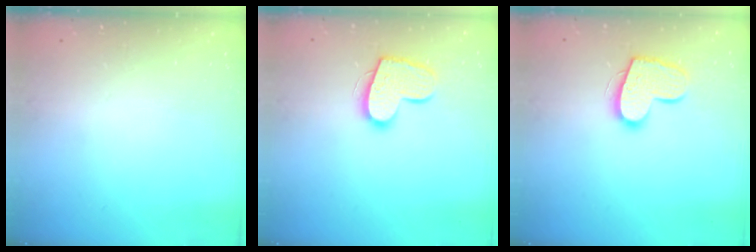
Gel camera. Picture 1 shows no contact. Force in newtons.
{"total": 13.3, "press": 13.3, "slide": 0.9}
{"total": 13.3, "press": 13.3, "slide": 0.9}